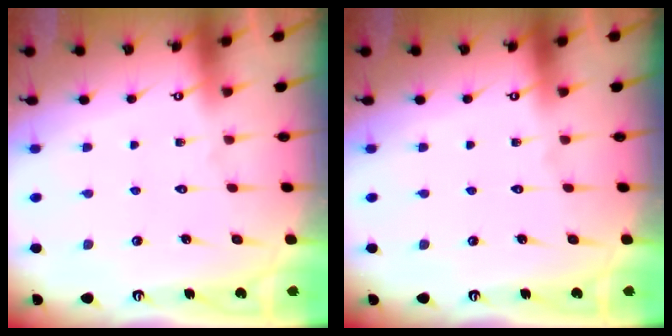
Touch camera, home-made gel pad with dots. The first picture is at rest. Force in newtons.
{"total": 0.0}